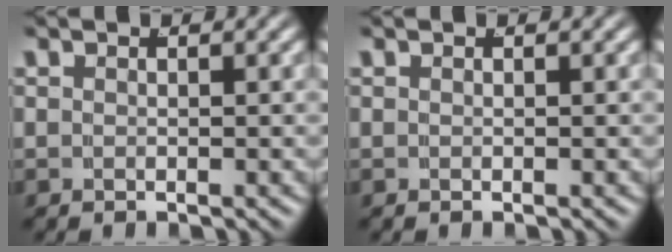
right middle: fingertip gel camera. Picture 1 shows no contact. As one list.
[{"total": 0.0}]